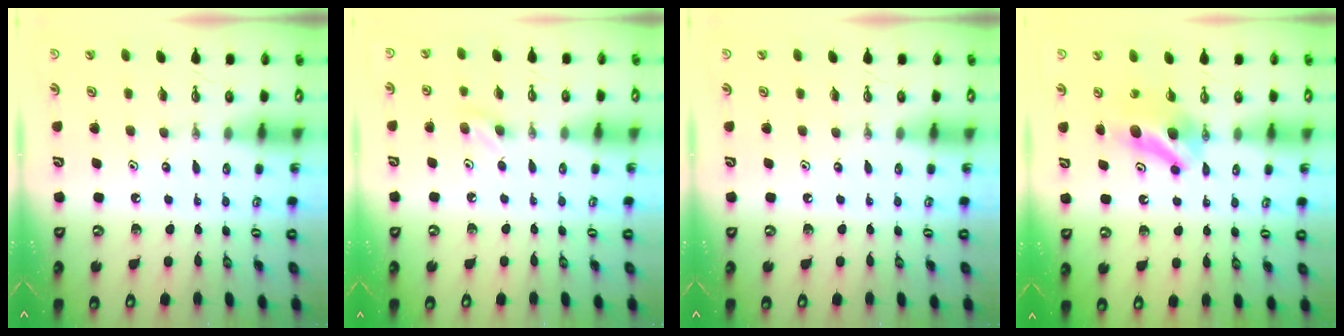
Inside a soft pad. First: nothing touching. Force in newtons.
{"total": 4.6, "press": 4.3, "slide": 1.6}
{"total": 0.0}
{"total": 7.8, "press": 5.0, "slide": 6.0}